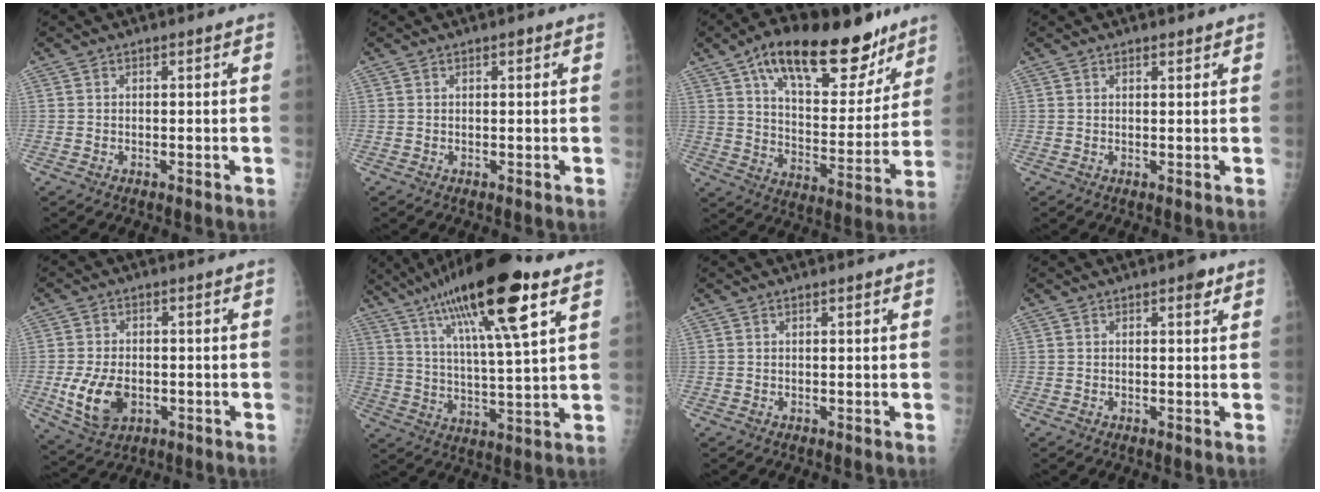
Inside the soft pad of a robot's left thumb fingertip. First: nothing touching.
{"total": 0.8, "force": [0.5, 0.4, 0.5], "torque": [-0.007, -0.001, 0.007]}
{"total": 25.8, "force": [16.4, 10.9, 16.6], "torque": [-0.212, -0.041, 0.256]}
{"total": 1.1, "force": [0.9, 0.5, 0.4], "torque": [-0.003, -0.006, 0.013]}
{"total": 9.3, "force": [-1.9, 6.1, 6.8], "torque": [-0.124, -0.003, -0.023]}
{"total": 21.1, "force": [11.7, 3.6, 17.2], "torque": [-0.294, -0.026, 0.202]}
{"total": 0.7, "force": [0.5, 0.3, 0.5], "torque": [-0.008, -0.002, 0.008]}
{"total": 2.1, "force": [1.2, 0.9, 1.5], "torque": [-0.013, -0.003, 0.013]}